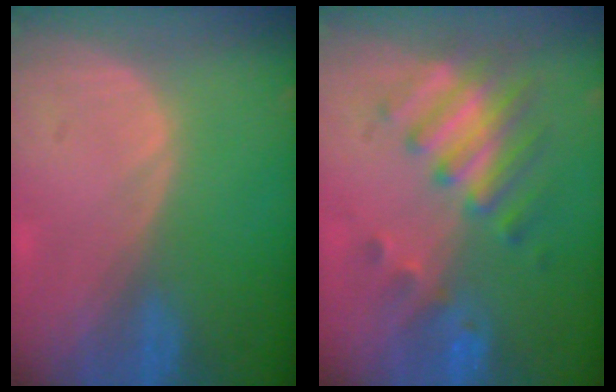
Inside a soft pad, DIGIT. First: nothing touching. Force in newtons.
{"total": 8.3, "press": 7.2, "slide": 4.0}